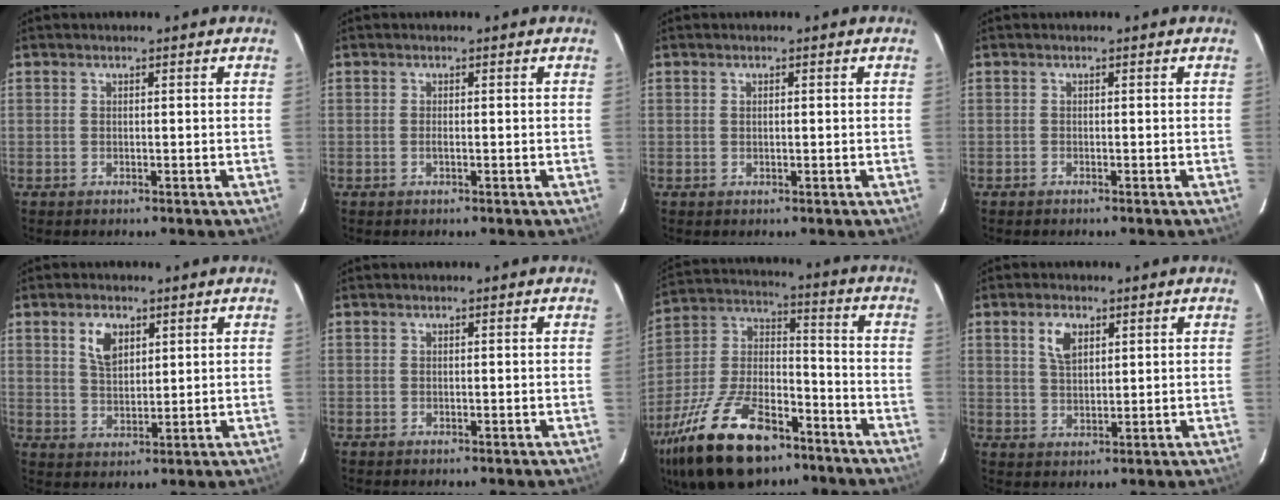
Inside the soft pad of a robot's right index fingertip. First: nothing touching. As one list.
[{"total": 0.6, "force": [-0.2, 0.1, 0.5], "torque": [-0.010, -0.002, -0.004]}, {"total": 0.5, "force": [0.1, 0.2, 0.5], "torque": [-0.010, 0.002, 0.003]}, {"total": 0.0}, {"total": 5.6, "force": [2.7, 3.2, 3.8], "torque": [-0.067, 0.006, 0.053]}, {"total": 0.0}, {"total": 24.2, "force": [-15.0, 11.1, 15.3], "torque": [-0.313, -0.007, -0.255]}, {"total": 4.8, "force": [2.3, 2.6, 3.3], "torque": [-0.059, 0.009, 0.045]}]